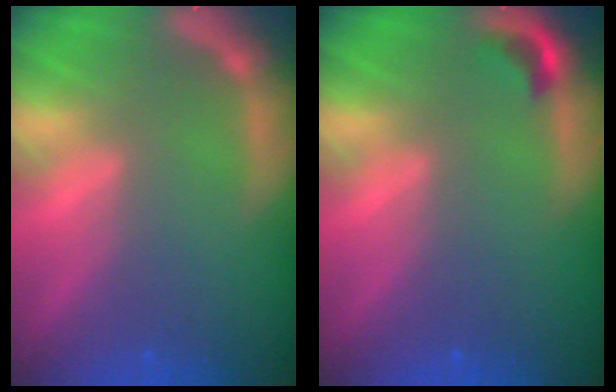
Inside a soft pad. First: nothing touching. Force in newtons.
{"total": 1.4}